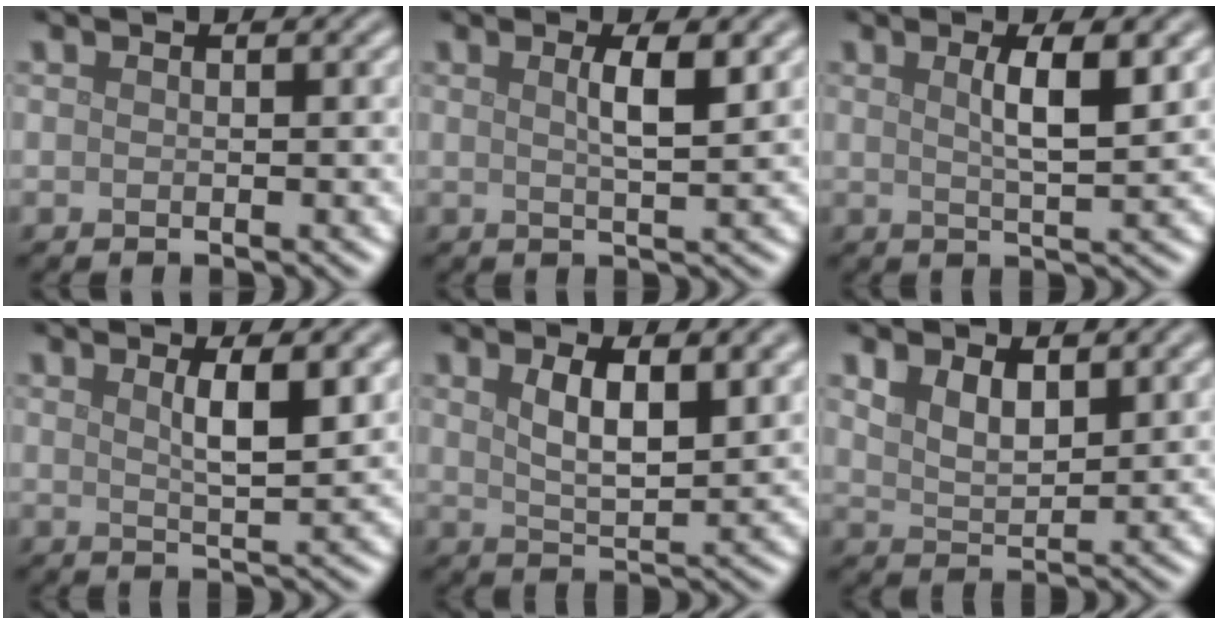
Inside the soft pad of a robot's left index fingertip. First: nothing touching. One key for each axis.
{"total": 3.0, "fx": 1.0, "fy": 0.7, "fz": 2.8, "tx": -0.039, "ty": 0.003, "tz": 0.015}
{"total": 4.0, "fx": 1.3, "fy": 1.0, "fz": 3.6, "tx": -0.052, "ty": 0.002, "tz": 0.021}
{"total": 3.9, "fx": 1.4, "fy": 1.0, "fz": 3.5, "tx": -0.050, "ty": 0.001, "tz": 0.022}
{"total": 5.3, "fx": 2.3, "fy": 1.9, "fz": 4.4, "tx": -0.082, "ty": -0.001, "tz": 0.040}
{"total": 3.1, "fx": 1.8, "fy": 1.5, "fz": 2.1, "tx": -0.045, "ty": -0.004, "tz": 0.038}